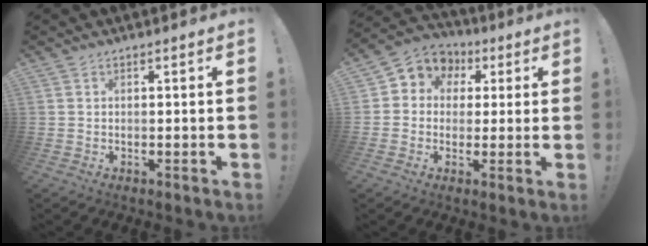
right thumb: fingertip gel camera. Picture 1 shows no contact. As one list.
[{"total": 6.8, "force": [1.3, 6.3, 2.2], "torque": [-0.034, -0.004, 0.030]}]